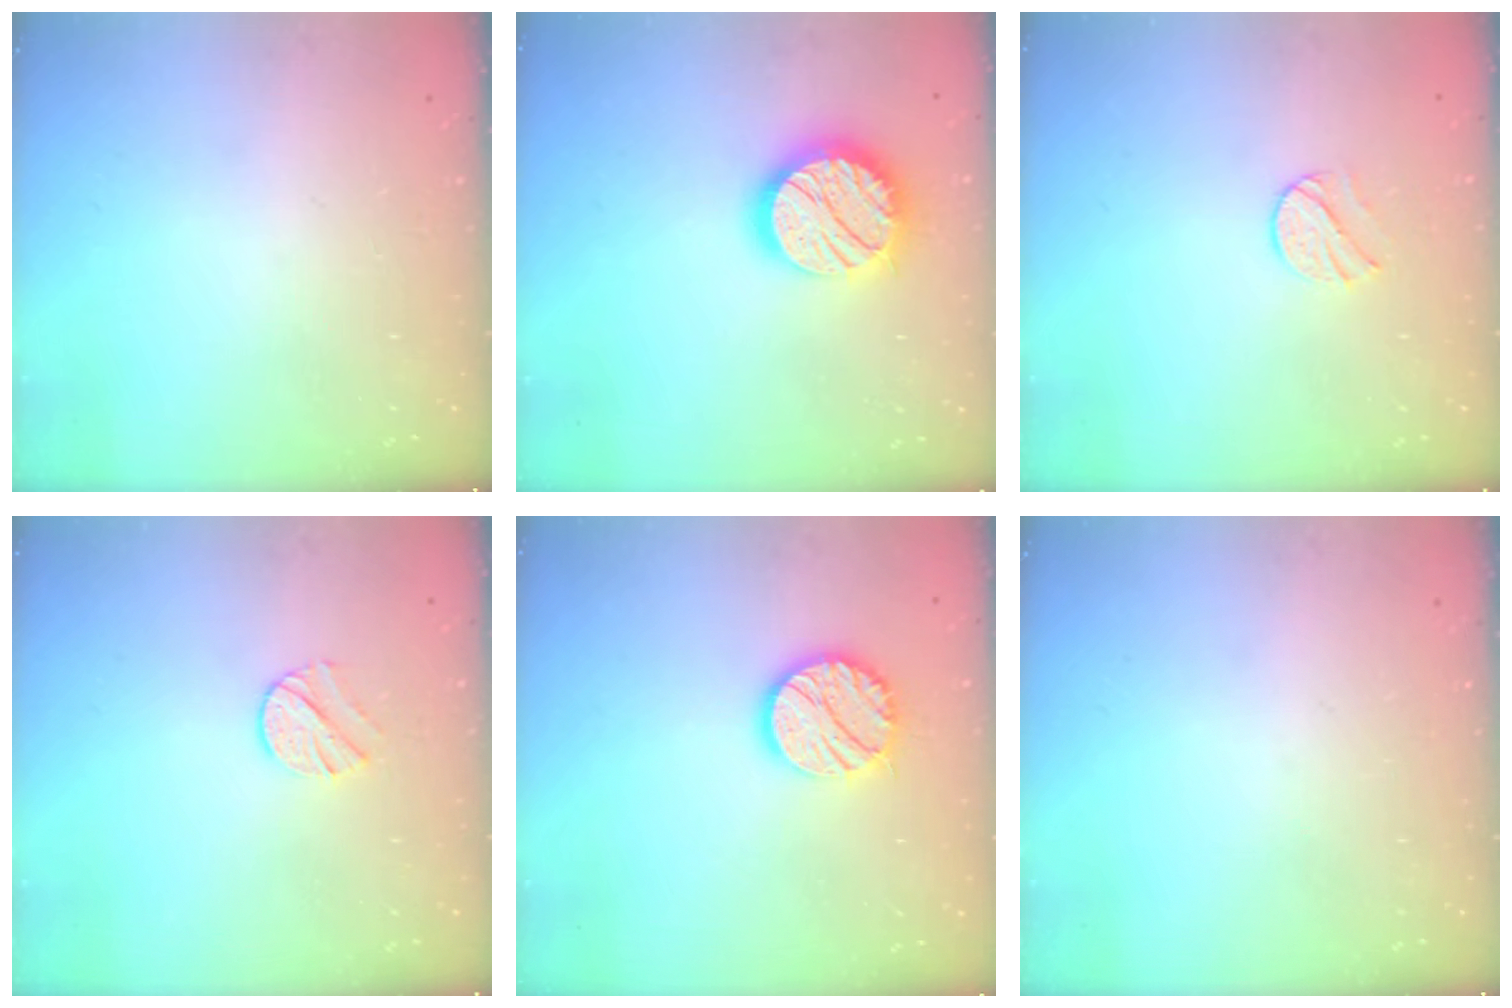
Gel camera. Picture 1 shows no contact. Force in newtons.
{"total": 19.0, "press": 19.0, "slide": 1.0}
{"total": 7.5, "press": 7.5, "slide": 0.7}
{"total": 8.2, "press": 8.1, "slide": 0.7}
{"total": 12.5, "press": 12.5, "slide": 0.6}
{"total": 0.0}